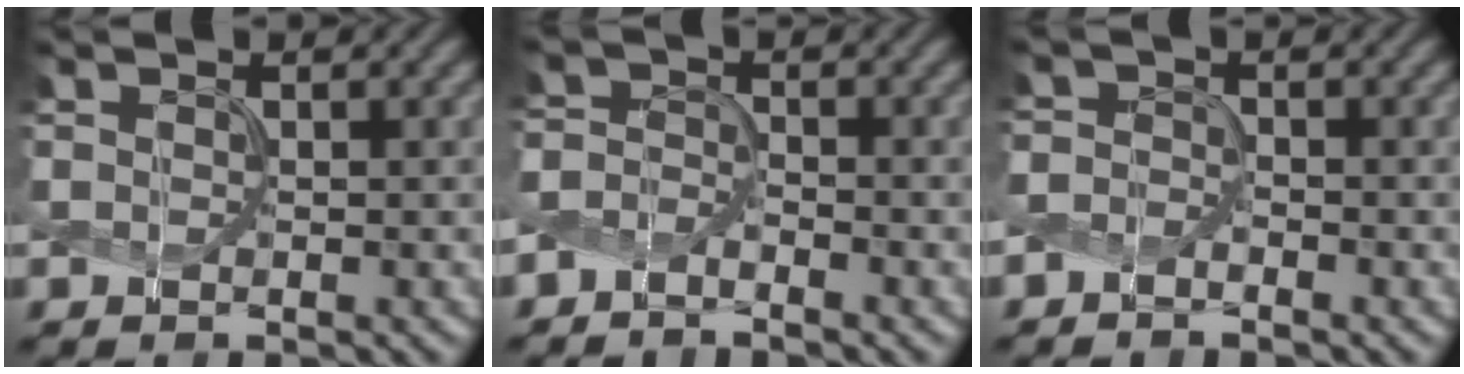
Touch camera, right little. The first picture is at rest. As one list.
[{"total": 2.3, "force": [-2.2, -0.3, 0.3], "torque": [-0.011, -0.001, -0.049]}, {"total": 1.8, "force": [-1.8, -0.4, 0.0], "torque": [-0.004, -0.002, -0.038]}]